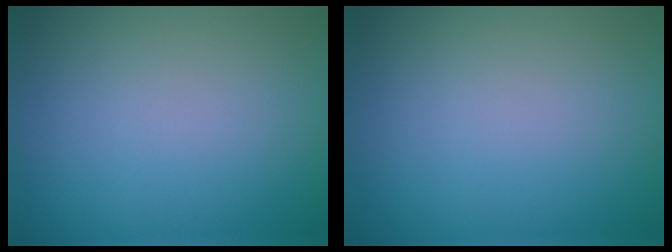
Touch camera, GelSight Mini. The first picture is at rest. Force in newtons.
{"total": 0.0}